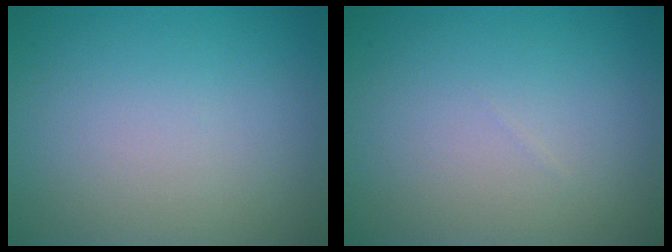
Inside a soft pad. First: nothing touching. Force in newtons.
{"total": 0.0}